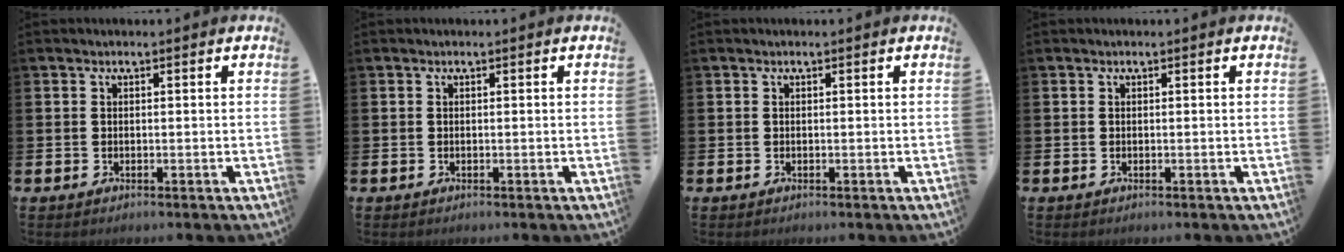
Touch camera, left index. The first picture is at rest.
{"total": 0.0}
{"total": 0.0}
{"total": 0.0}